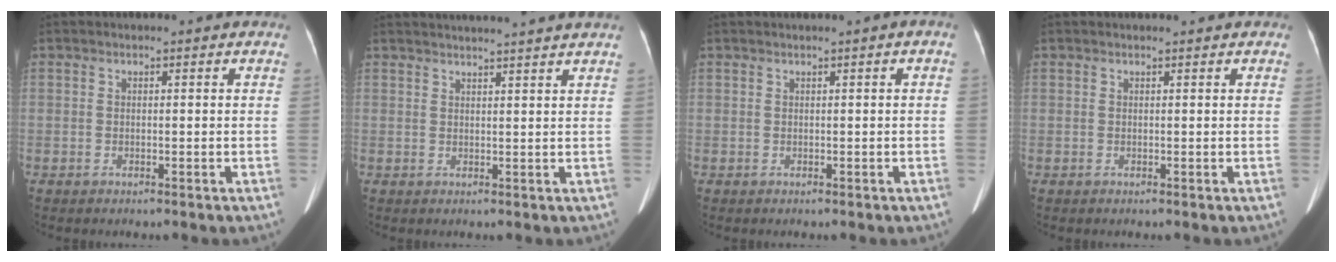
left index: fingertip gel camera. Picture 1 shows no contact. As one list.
[{"total": 9.8, "force": [9.1, -1.4, 3.4], "torque": [-0.046, 0.007, 0.105]}, {"total": 0.6, "force": [-0.2, -0.1, 0.6], "torque": [-0.012, -0.001, 0.002]}, {"total": 1.5, "force": [1.3, 0.2, 0.5], "torque": [-0.012, 0.013, 0.016]}]